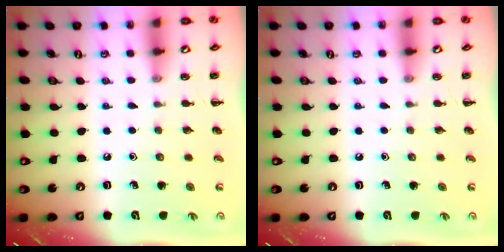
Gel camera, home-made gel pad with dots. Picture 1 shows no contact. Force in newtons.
{"total": 0.0}